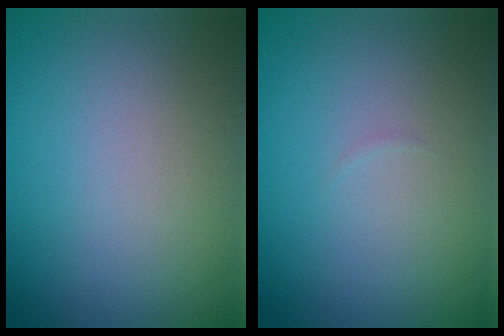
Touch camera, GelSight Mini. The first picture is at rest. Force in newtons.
{"total": 0.0}